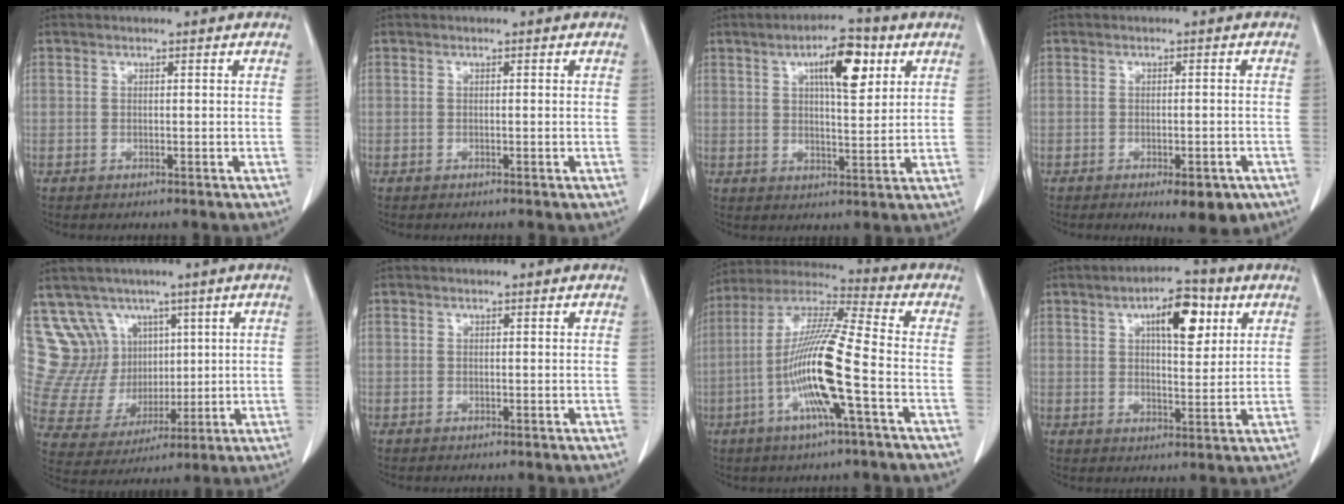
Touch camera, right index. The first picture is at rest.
{"total": 0.0}
{"total": 8.9, "force": [3.8, 2.5, 7.6], "torque": [-0.124, 0.011, 0.060]}
{"total": 6.1, "force": [-3.6, 1.9, 4.5], "torque": [-0.049, -0.006, -0.042]}
{"total": 11.0, "force": [6.3, 8.7, 2.4], "torque": [-0.059, 0.042, 0.141]}
{"total": 0.0}
{"total": 15.0, "force": [-4.3, 0.1, 14.4], "torque": [-0.288, -0.001, -0.090]}
{"total": 8.9, "force": [3.7, 3.0, 7.5], "torque": [-0.117, 0.012, 0.058]}